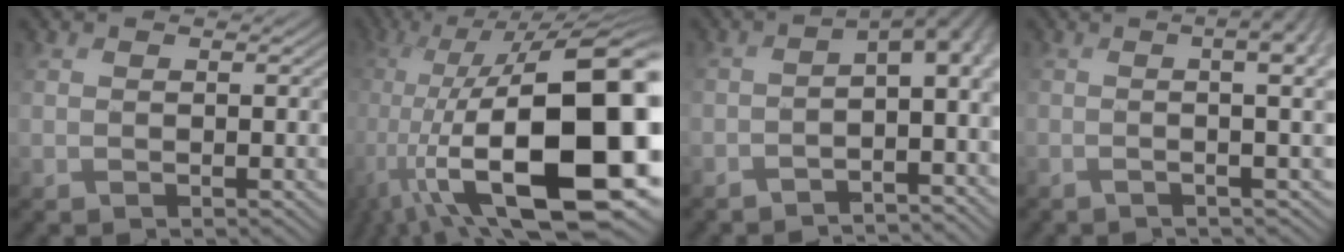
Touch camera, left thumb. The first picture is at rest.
{"total": 20.3, "force": [-5.5, 9.3, 17.2], "torque": [-0.317, -0.025, -0.089]}
{"total": 7.8, "force": [-2.9, 2.6, 6.8], "torque": [-0.070, -0.005, -0.041]}
{"total": 9.8, "force": [0.2, 2.7, 9.4], "torque": [-0.098, 0.016, 0.004]}